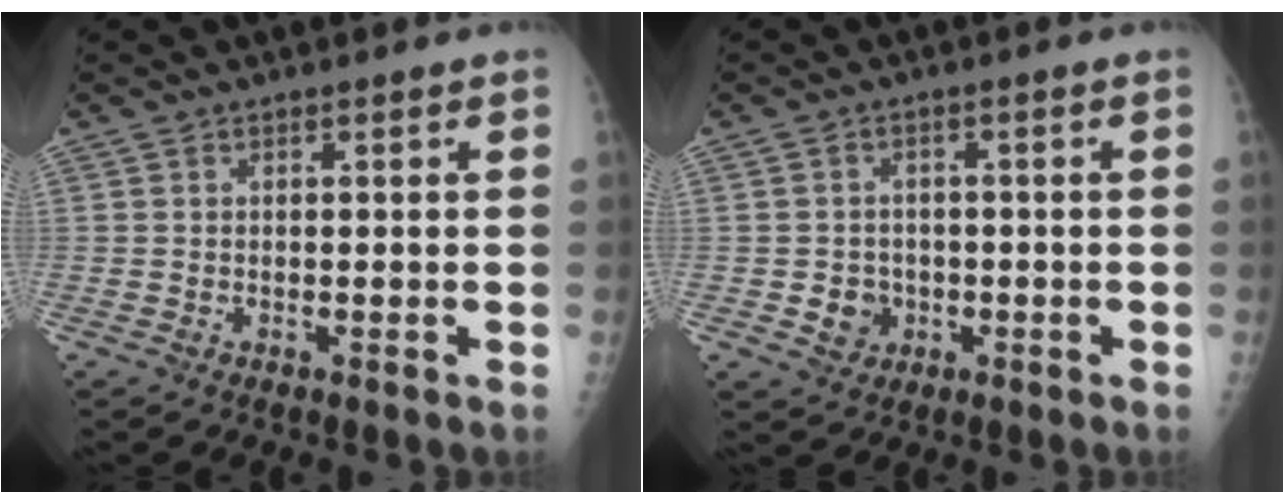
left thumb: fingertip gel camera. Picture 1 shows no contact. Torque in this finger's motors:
{"motor_torque": [-0.03, 0.04, 0.08, -0.09, 0.00]}